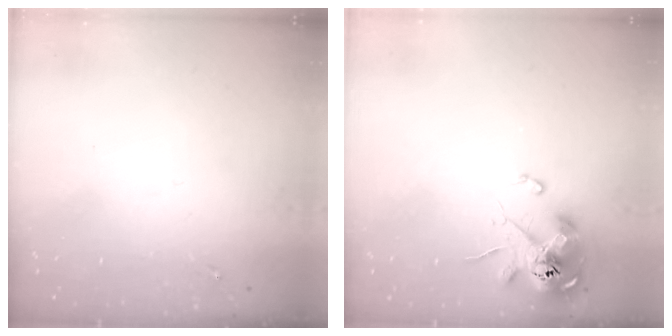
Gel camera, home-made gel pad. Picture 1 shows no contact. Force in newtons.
{"total": 11.2, "press": 11.0, "slide": 2.1}